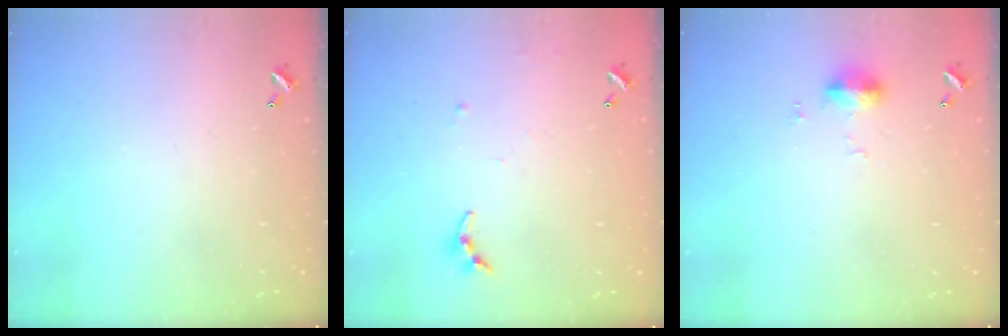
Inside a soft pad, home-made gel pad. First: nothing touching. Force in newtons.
{"total": 6.0, "press": 6.0, "slide": 0.4}
{"total": 5.6, "press": 5.5, "slide": 0.8}